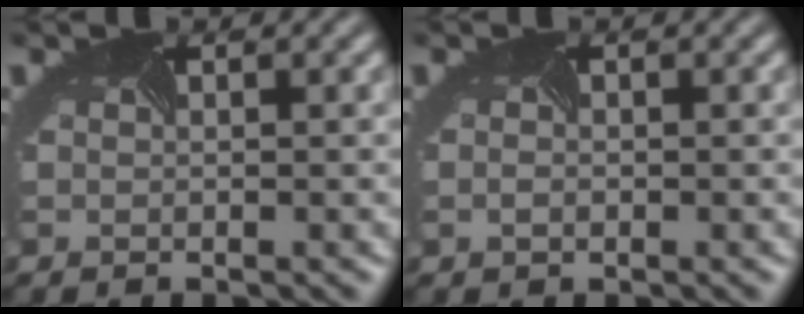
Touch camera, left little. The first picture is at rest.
{"total": 0.6, "force": [-0.2, 0.4, 0.3], "torque": [-0.007, -0.005, -0.004]}